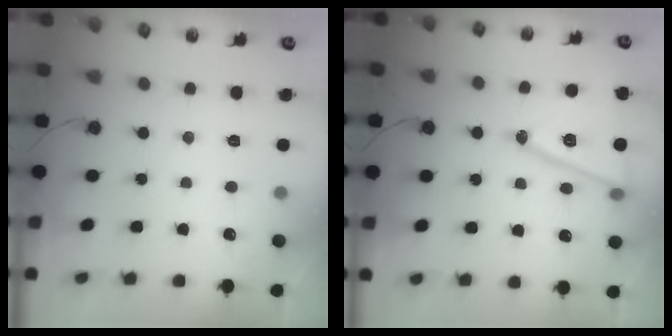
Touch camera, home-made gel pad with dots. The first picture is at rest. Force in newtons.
{"total": 15.5, "press": 15.1, "slide": 3.7}